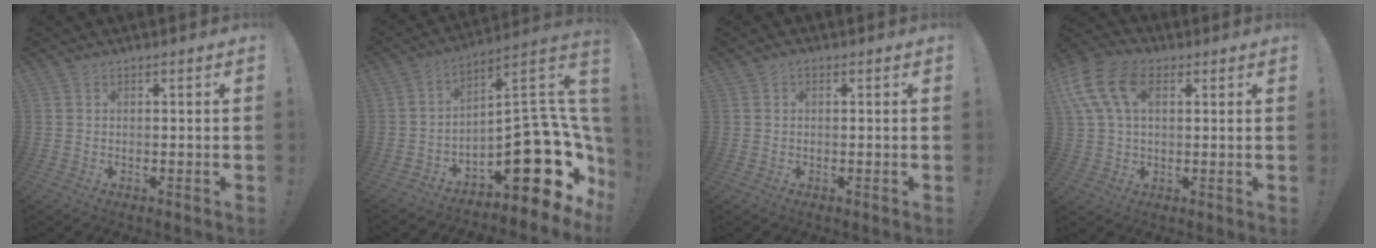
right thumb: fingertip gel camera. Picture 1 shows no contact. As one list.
[{"total": 21.5, "force": [-6.7, 9.7, 17.9], "torque": [-0.209, 0.022, -0.095]}, {"total": 0.7, "force": [0.0, 0.4, 0.5], "torque": [-0.016, 0.006, 0.000]}, {"total": 14.9, "force": [5.1, 9.4, 10.4], "torque": [-0.209, -0.004, 0.095]}]